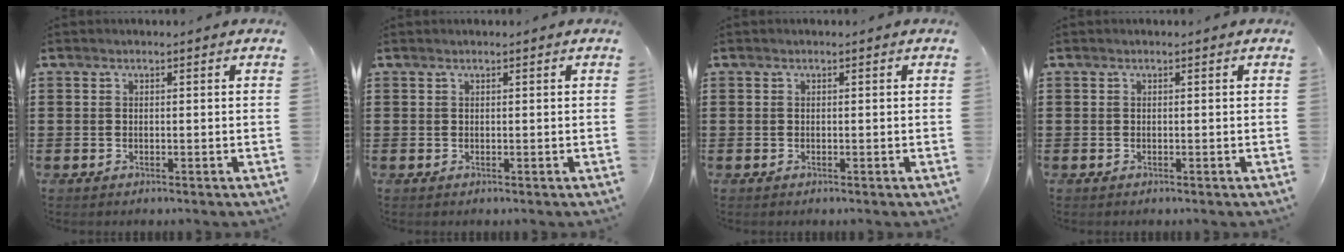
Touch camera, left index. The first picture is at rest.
{"total": 0.0}
{"total": 0.0}
{"total": 0.0}